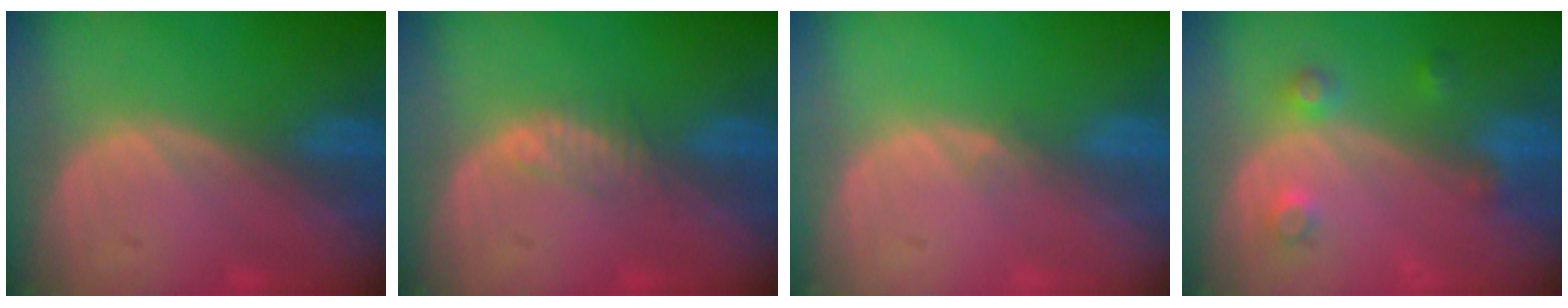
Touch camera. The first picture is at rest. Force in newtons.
{"total": 1.8, "press": 1.8, "slide": 0.1}
{"total": 0.7, "press": 0.7, "slide": 0.1}
{"total": 3.6, "press": 3.4, "slide": 1.3}